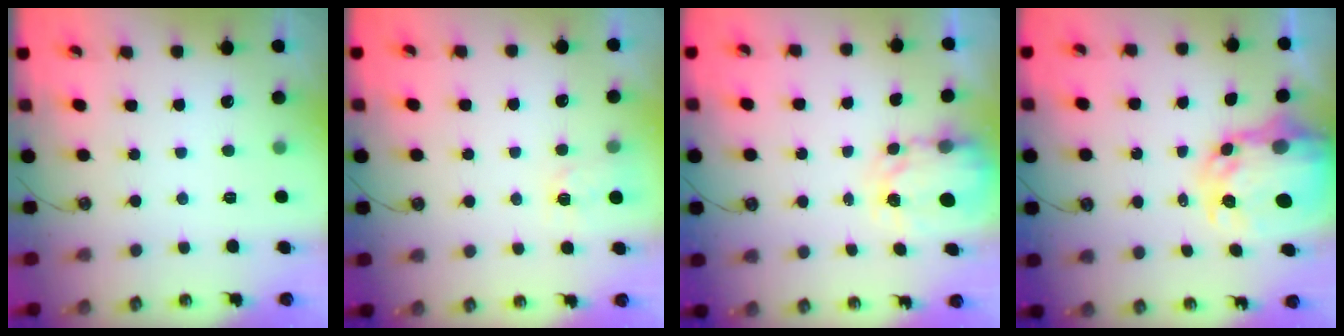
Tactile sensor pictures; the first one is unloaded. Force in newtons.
{"total": 2.9, "press": 2.9, "slide": 0.5}
{"total": 3.8, "press": 3.8, "slide": 0.1}
{"total": 9.1, "press": 9.0, "slide": 0.8}